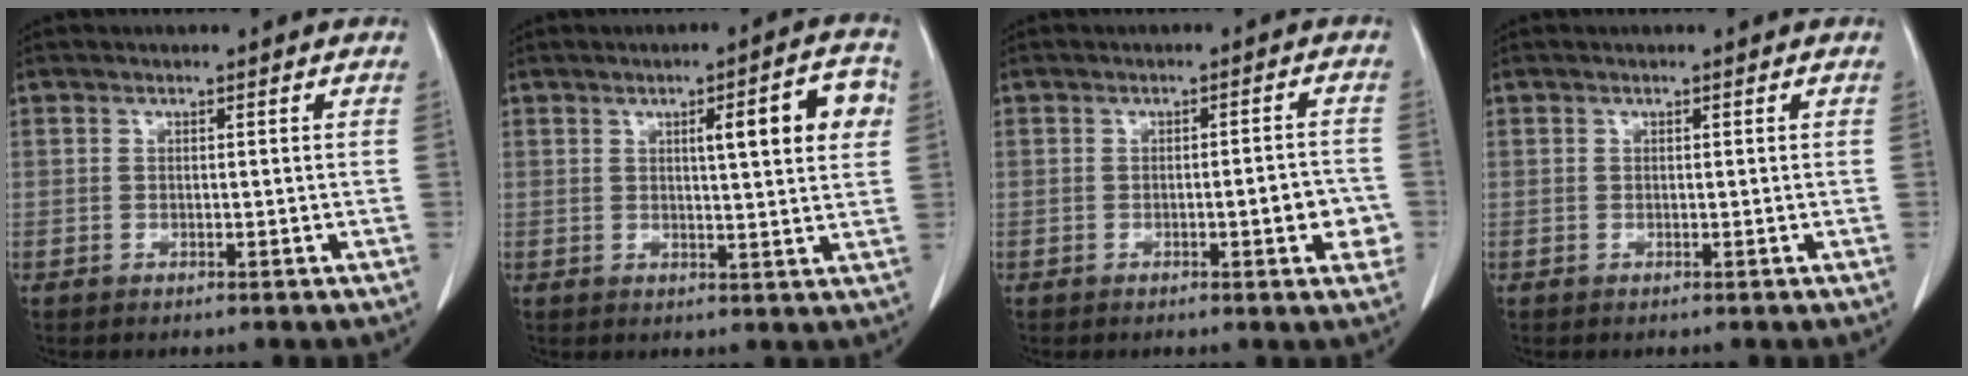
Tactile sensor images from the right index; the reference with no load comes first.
{"total": 8.7, "force": [2.5, 1.2, 8.2], "torque": [-0.109, 0.014, 0.029]}
{"total": 4.7, "force": [-1.5, 1.0, 4.4], "torque": [-0.054, 0.004, -0.016]}
{"total": 0.0}